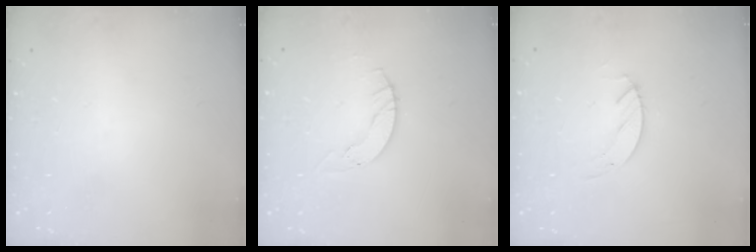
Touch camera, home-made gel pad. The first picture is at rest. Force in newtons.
{"total": 4.0, "press": 4.0, "slide": 0.4}
{"total": 2.1, "press": 2.1, "slide": 0.2}